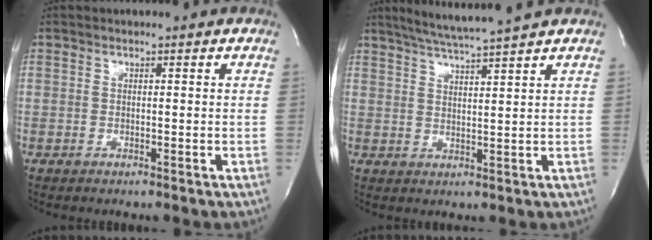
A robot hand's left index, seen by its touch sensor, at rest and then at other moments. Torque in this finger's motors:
{"motor_torque": [-0.01, -0.17, -0.16, 0.00]}